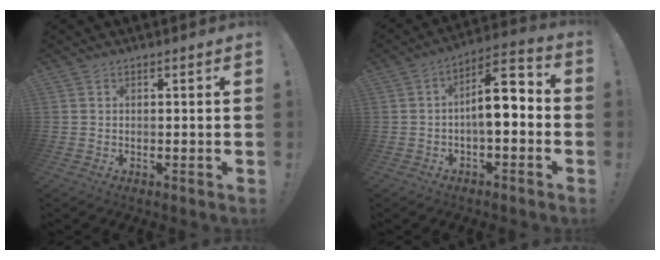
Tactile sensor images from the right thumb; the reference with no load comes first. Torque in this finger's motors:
{"motor_torque": [0.13, 0.39, 0.40, 0.37, 0.09]}